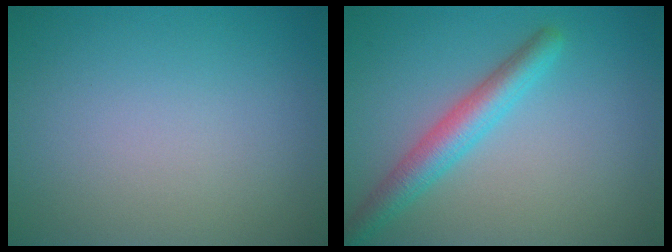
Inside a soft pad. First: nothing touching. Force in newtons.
{"total": 3.8, "press": 3.8, "slide": 0.1}